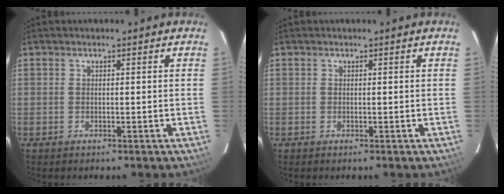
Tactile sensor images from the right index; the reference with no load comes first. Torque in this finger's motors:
{"motor_torque": [0.00, 0.00, 0.04, 0.00]}